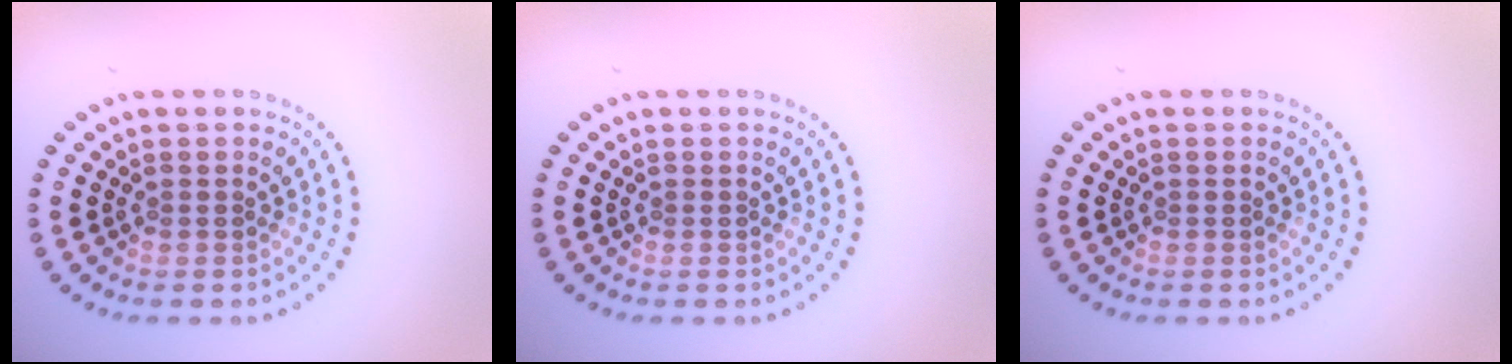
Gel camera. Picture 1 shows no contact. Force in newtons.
{"total": 0.0}
{"total": 0.0}